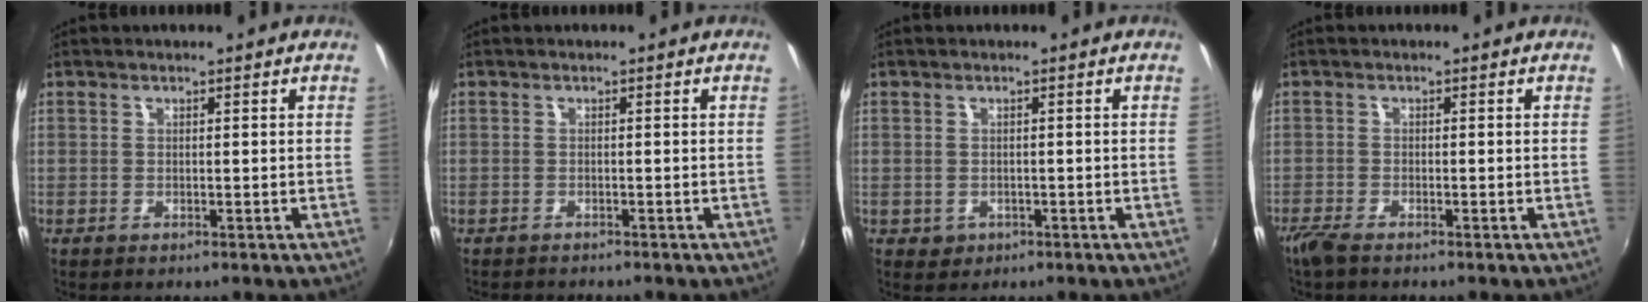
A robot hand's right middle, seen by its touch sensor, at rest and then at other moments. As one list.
[{"total": 2.0, "force": [-1.9, 0.3, 0.4], "torque": [-0.014, -0.014, -0.031]}, {"total": 1.9, "force": [-0.5, 1.8, 0.6], "torque": [-0.012, -0.003, -0.003]}, {"total": 2.9, "force": [-2.4, 0.4, 1.6], "torque": [-0.041, -0.010, -0.049]}]